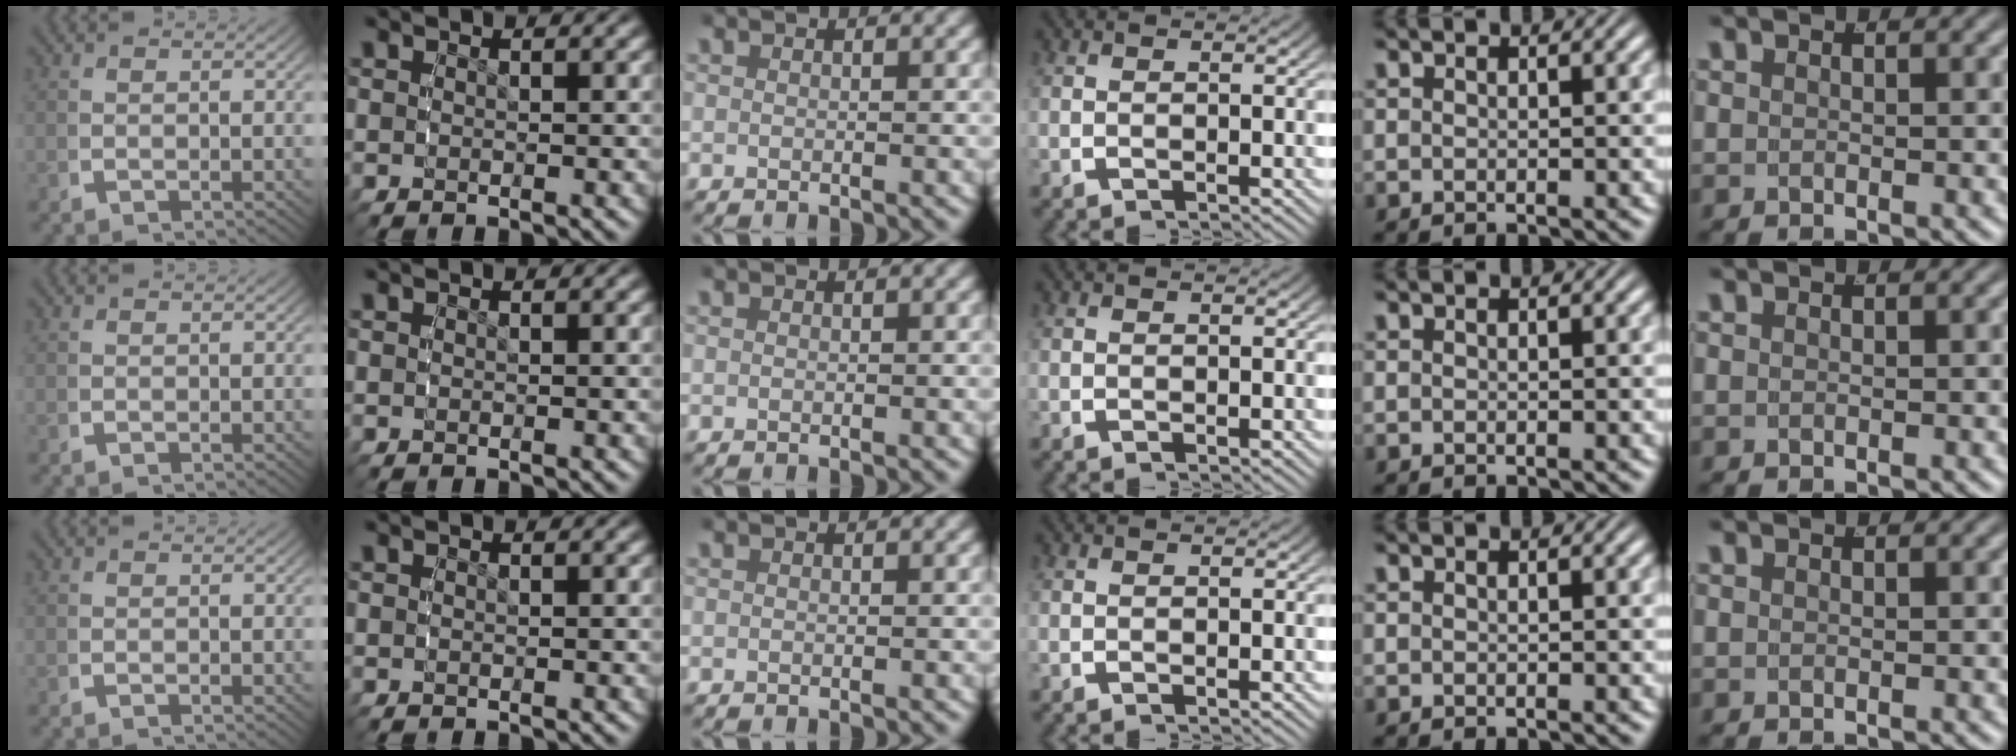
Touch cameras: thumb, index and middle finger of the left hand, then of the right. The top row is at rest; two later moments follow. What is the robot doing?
{"motion": "reach", "object": "backpack"}